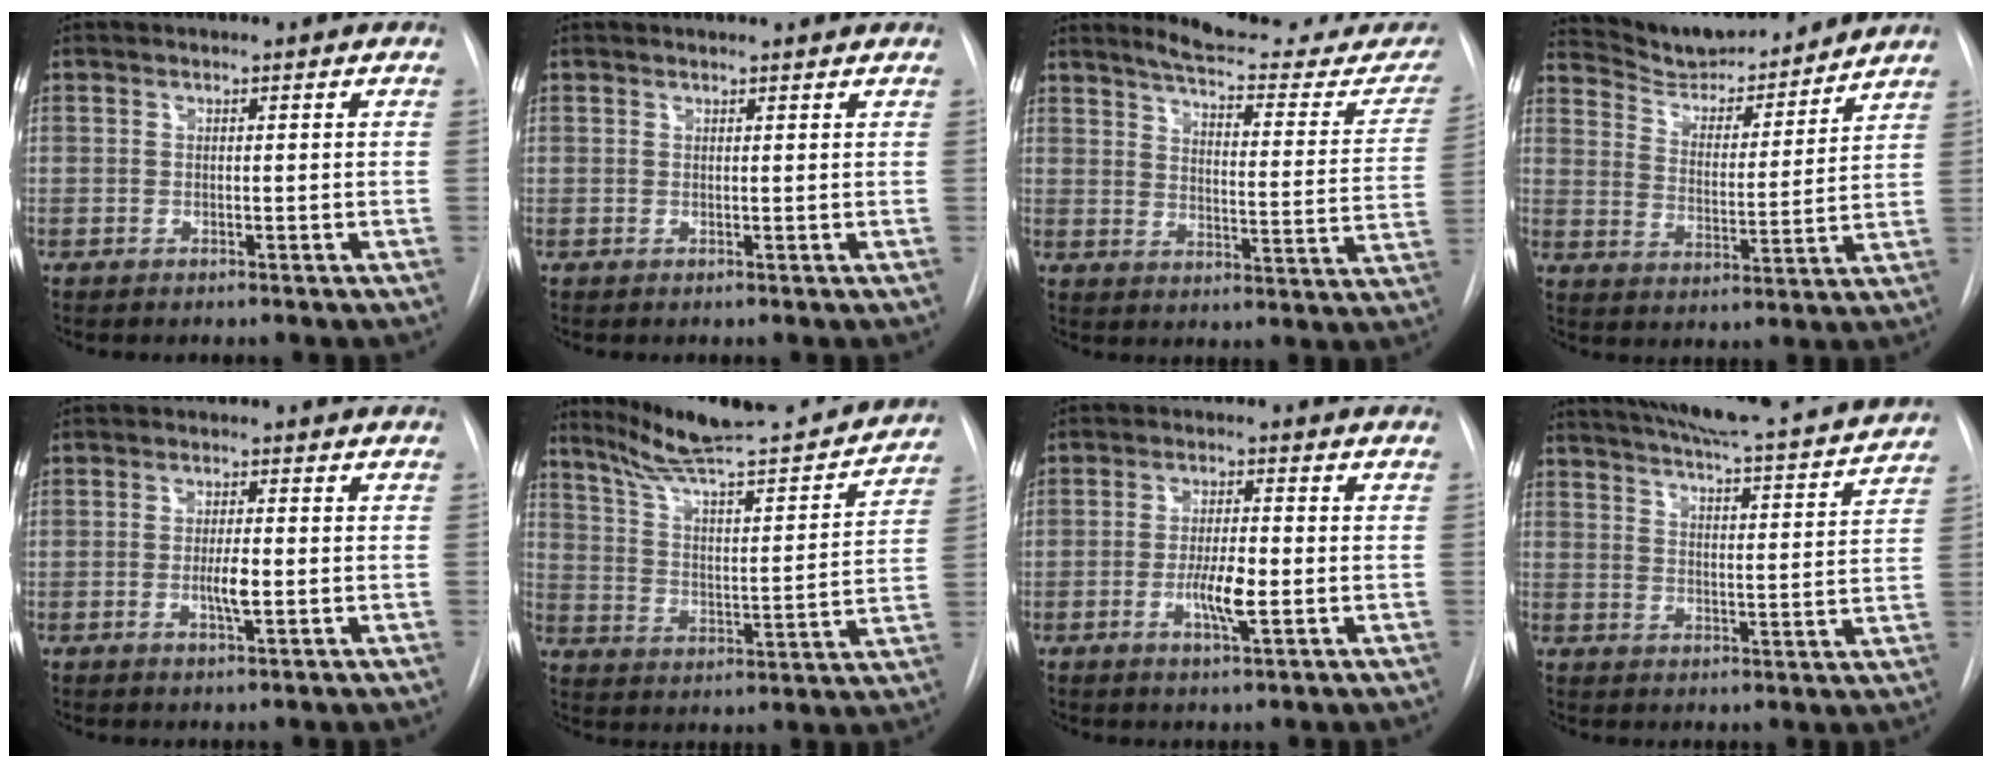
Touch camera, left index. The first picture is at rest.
{"total": 3.7, "force": [3.5, 0.3, 0.9], "torque": [-0.013, 0.018, 0.038]}
{"total": 19.8, "force": [18.3, 3.8, 6.6], "torque": [-0.073, -0.063, 0.215]}
{"total": 14.8, "force": [14.0, 2.3, 4.2], "torque": [-0.070, -0.004, 0.220]}
{"total": 3.0, "force": [-0.5, 0.4, 3.0], "torque": [-0.055, -0.003, -0.008]}
{"total": 22.4, "force": [20.5, 1.9, 8.9], "torque": [-0.138, -0.029, 0.290]}
{"total": 5.1, "force": [-1.3, 0.8, 4.9], "torque": [-0.093, -0.005, -0.022]}
{"total": 22.1, "force": [20.2, 1.7, 8.8], "torque": [-0.141, -0.026, 0.260]}